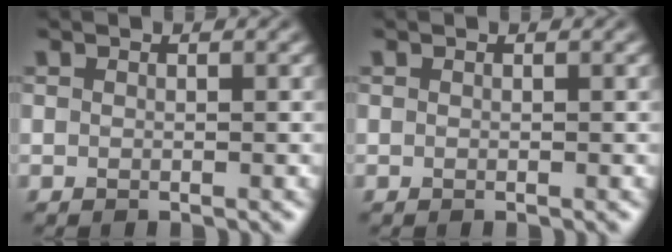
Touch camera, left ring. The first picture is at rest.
{"total": 0.0}